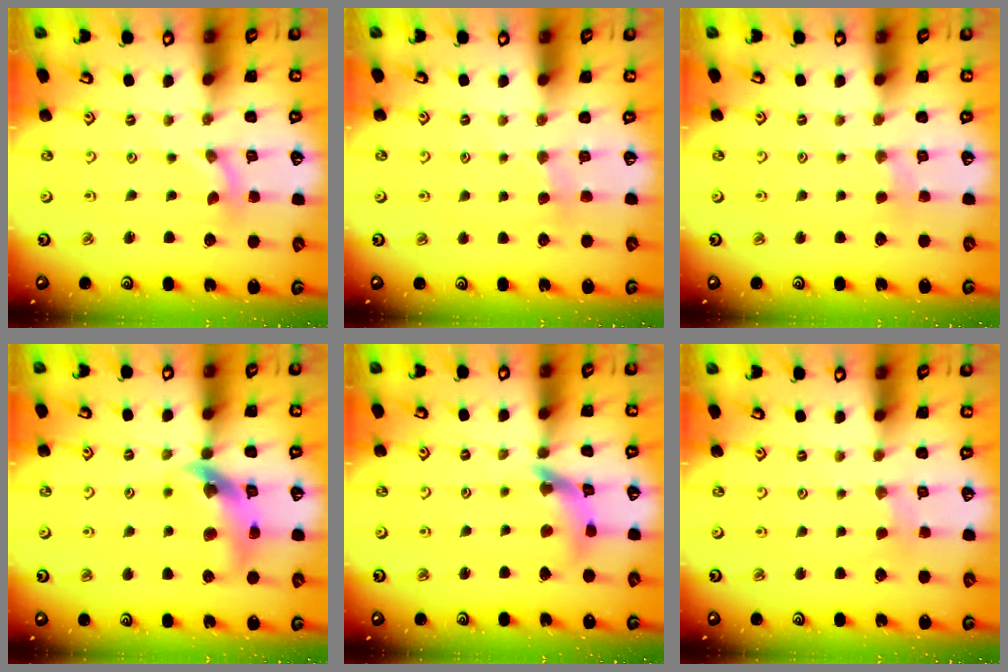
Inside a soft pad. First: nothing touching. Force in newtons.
{"total": 2.3, "press": 2.2, "slide": 0.3}
{"total": 1.8, "press": 1.8, "slide": 0.4}
{"total": 12.0, "press": 11.9, "slide": 1.7}
{"total": 11.8, "press": 11.7, "slide": 1.4}
{"total": 2.4, "press": 2.4, "slide": 0.4}